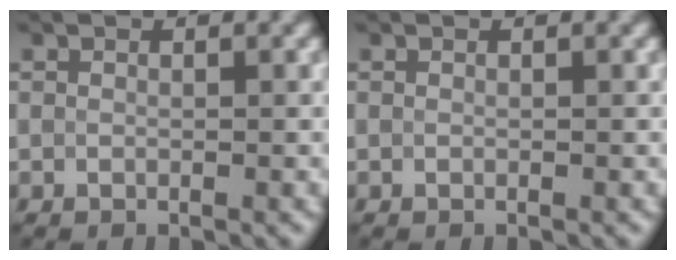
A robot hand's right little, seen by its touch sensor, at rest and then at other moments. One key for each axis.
{"total": 0.0}